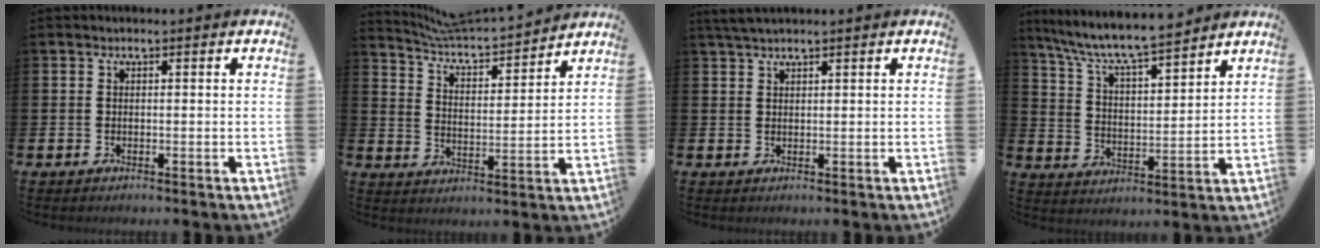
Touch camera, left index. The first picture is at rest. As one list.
[{"total": 5.7, "force": [5.5, 0.7, 1.2], "torque": [-0.050, -0.051, 0.091]}, {"total": 2.3, "force": [2.0, 0.4, 1.1], "torque": [-0.027, 0.005, 0.037]}, {"total": 8.1, "force": [7.7, 0.6, 2.6], "torque": [-0.082, -0.055, 0.134]}]